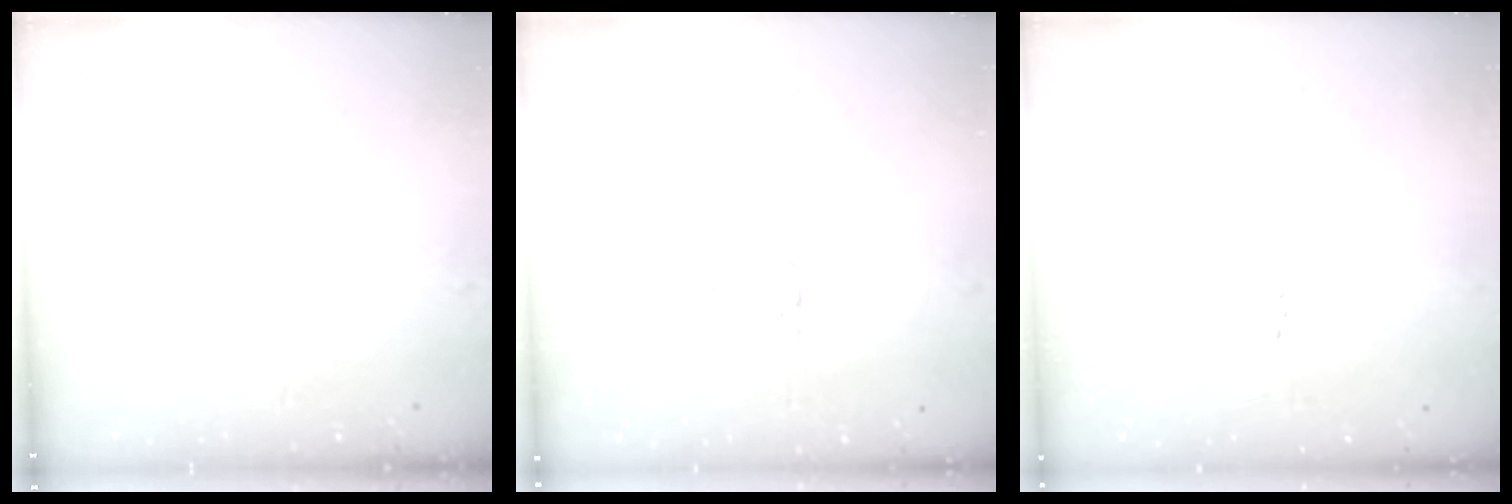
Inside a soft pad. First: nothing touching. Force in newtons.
{"total": 4.3, "press": 4.3, "slide": 0.3}
{"total": 5.0, "press": 5.0, "slide": 0.3}